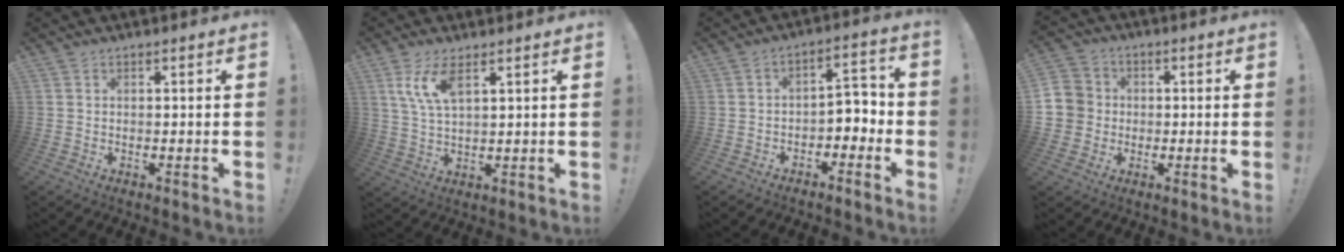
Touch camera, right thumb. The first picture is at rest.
{"total": 8.1, "force": [4.3, 2.8, 6.2], "torque": [-0.124, -0.009, 0.080]}
{"total": 5.0, "force": [-2.9, 3.2, 2.6], "torque": [-0.038, 0.017, -0.050]}
{"total": 6.9, "force": [-0.6, 6.7, 1.5], "torque": [-0.023, 0.014, -0.010]}